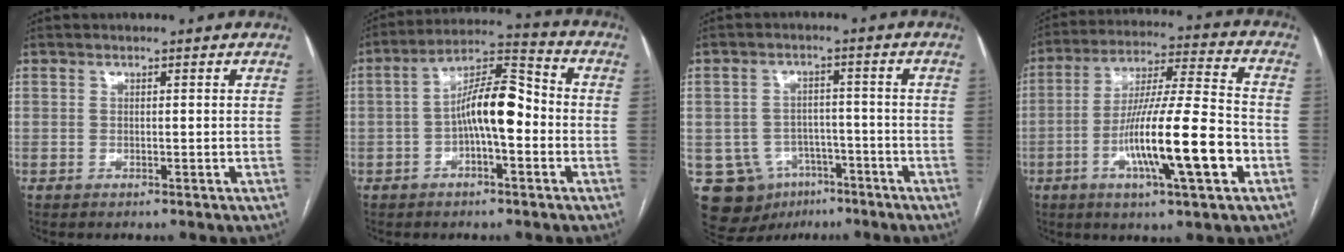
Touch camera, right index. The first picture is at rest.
{"total": 10.1, "force": [-1.6, 2.9, 9.6], "torque": [-0.169, 0.034, -0.030]}
{"total": 10.6, "force": [-5.2, 8.5, 3.5], "torque": [-0.062, 0.017, -0.068]}
{"total": 16.6, "force": [-5.2, 0.9, 15.7], "torque": [-0.274, -0.007, -0.088]}